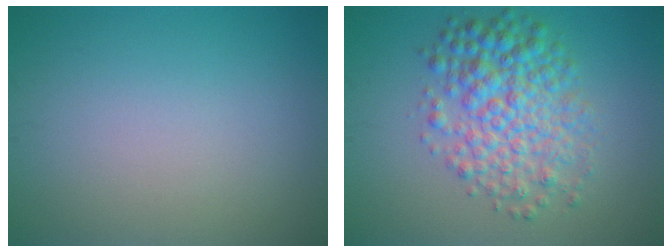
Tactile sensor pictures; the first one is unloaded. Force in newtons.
{"total": 6.0, "press": 6.0, "slide": 0.0}